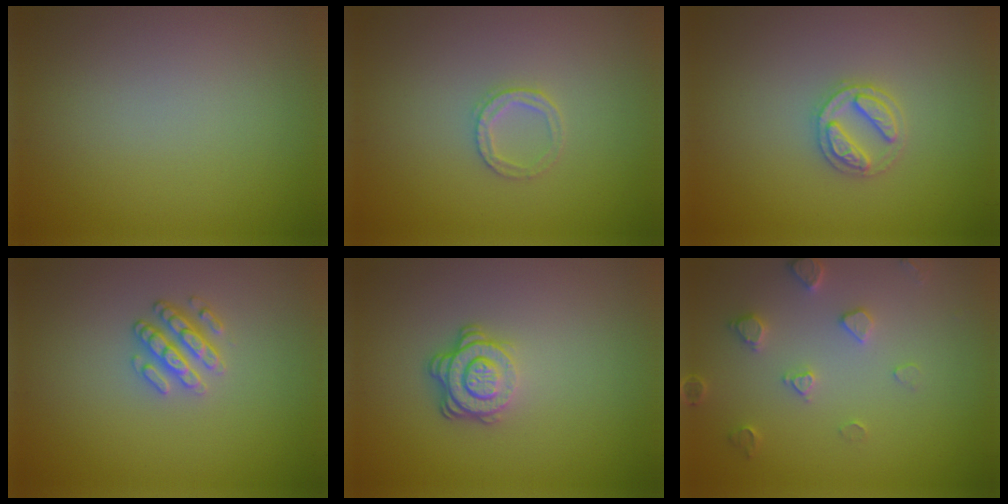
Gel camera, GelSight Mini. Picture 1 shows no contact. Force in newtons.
{"total": 1.6, "press": 1.6, "slide": 0.2}
{"total": 2.6, "press": 2.5, "slide": 0.5}
{"total": 2.6, "press": 2.4, "slide": 1.1}
{"total": 3.8, "press": 2.6, "slide": 2.7}
{"total": 2.5, "press": 2.4, "slide": 0.5}